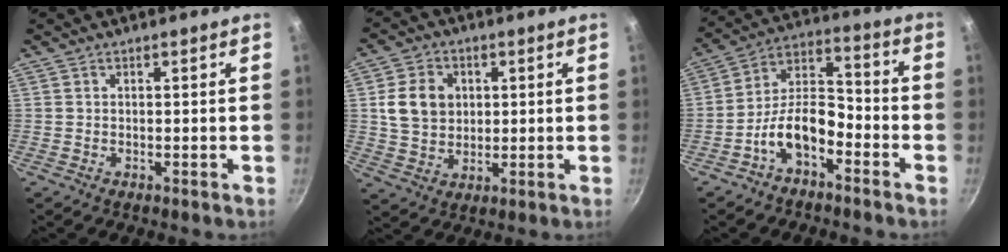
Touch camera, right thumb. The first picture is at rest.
{"total": 9.4, "force": [1.8, 7.6, 5.2], "torque": [-0.072, 0.000, 0.030]}
{"total": 10.7, "force": [-5.6, 5.6, 7.3], "torque": [-0.111, 0.068, -0.114]}